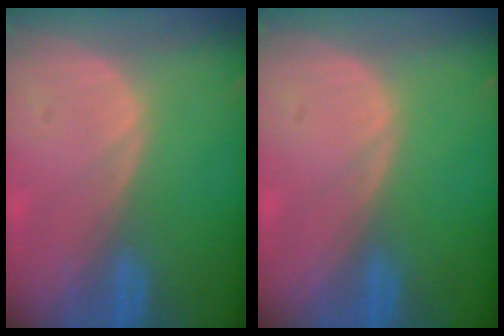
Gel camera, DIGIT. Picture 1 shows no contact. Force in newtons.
{"total": 0.0}